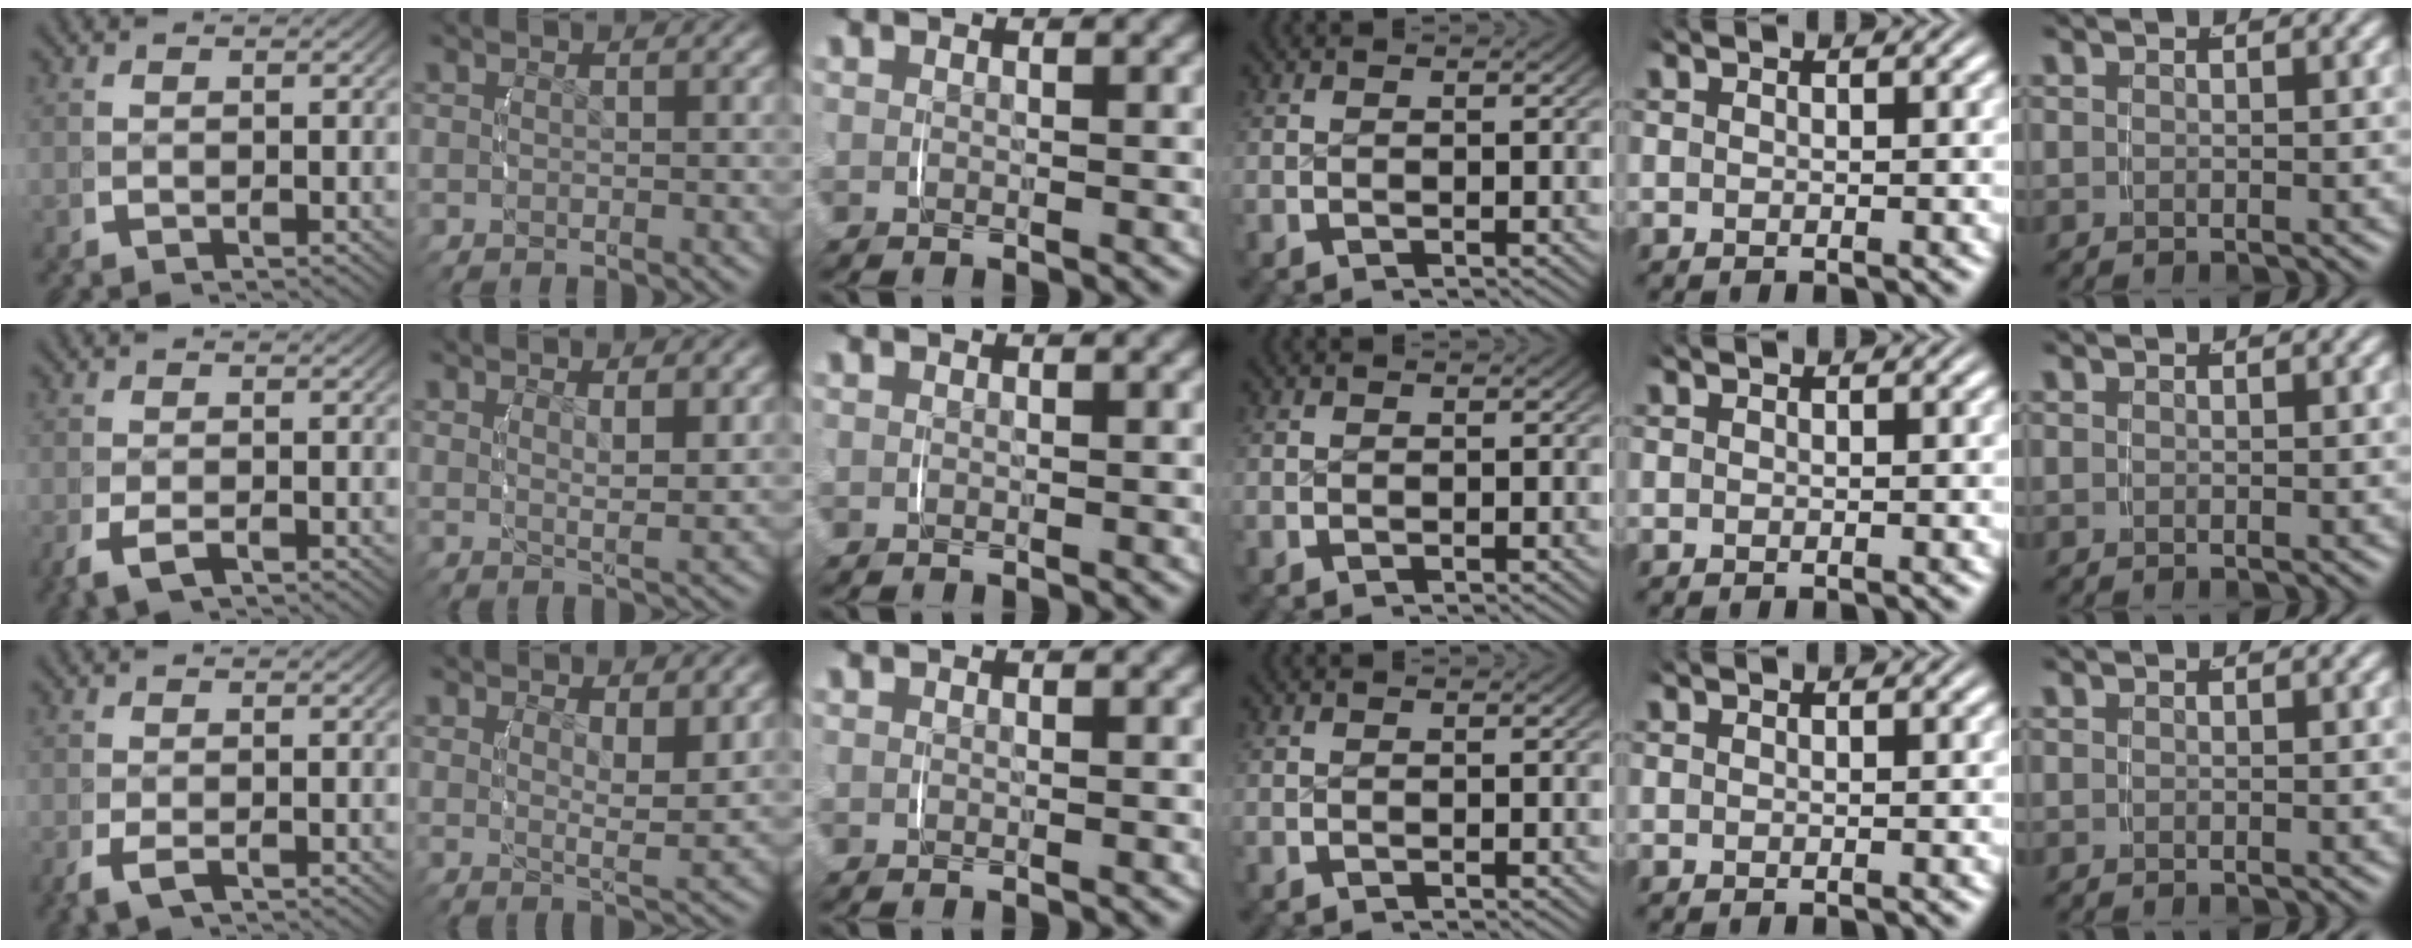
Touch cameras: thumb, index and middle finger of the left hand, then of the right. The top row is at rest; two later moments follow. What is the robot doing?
{"motion": "lift_and_place", "object": "toothpaste"}